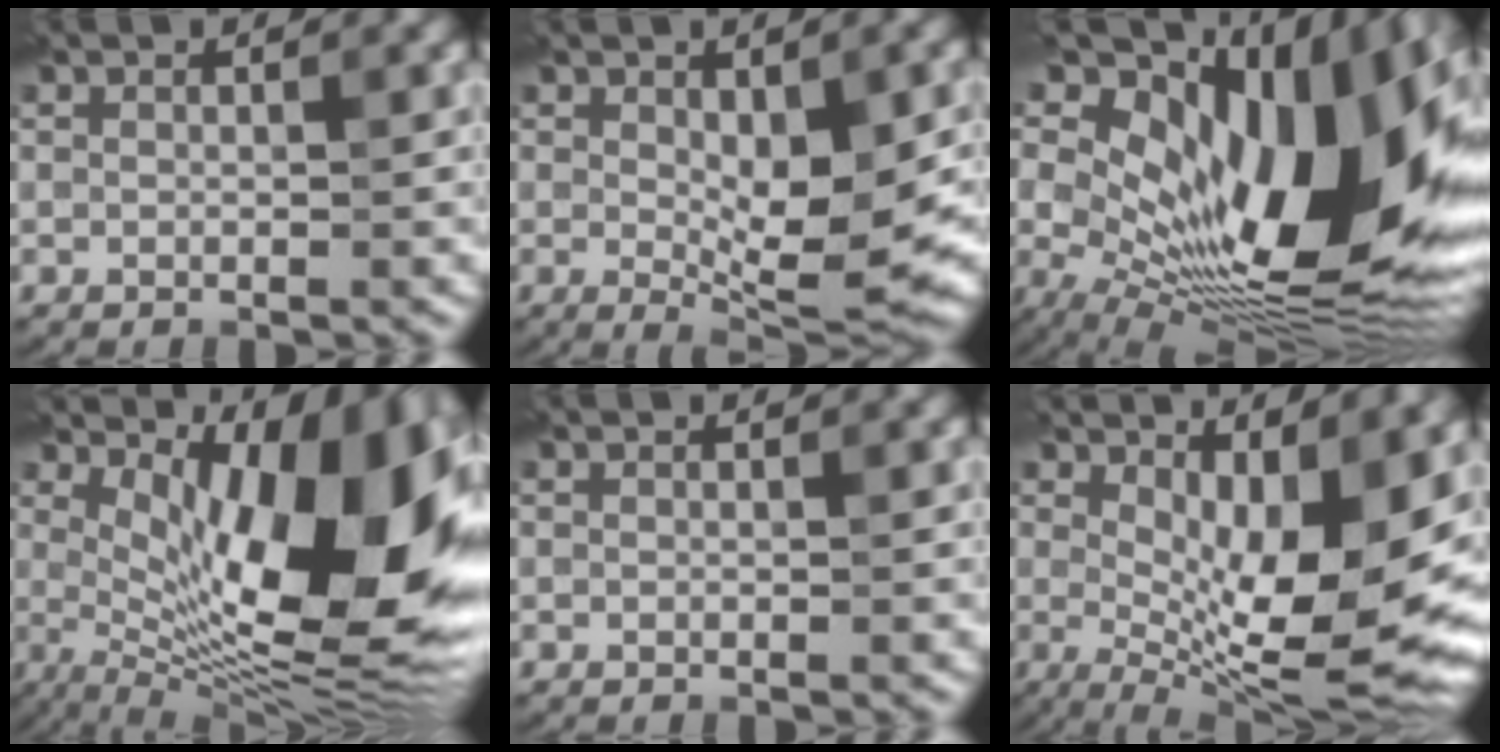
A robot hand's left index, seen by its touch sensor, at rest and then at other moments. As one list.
[{"total": 7.0, "force": [-0.5, 2.7, 6.5], "torque": [-0.105, -0.008, 0.000]}, {"total": 21.1, "force": [3.4, 11.3, 17.5], "torque": [-0.295, 0.013, 0.065]}, {"total": 14.3, "force": [2.4, 5.7, 12.9], "torque": [-0.164, 0.000, 0.032]}, {"total": 0.0}, {"total": 13.2, "force": [1.1, 4.7, 12.3], "torque": [-0.168, -0.013, 0.020]}]